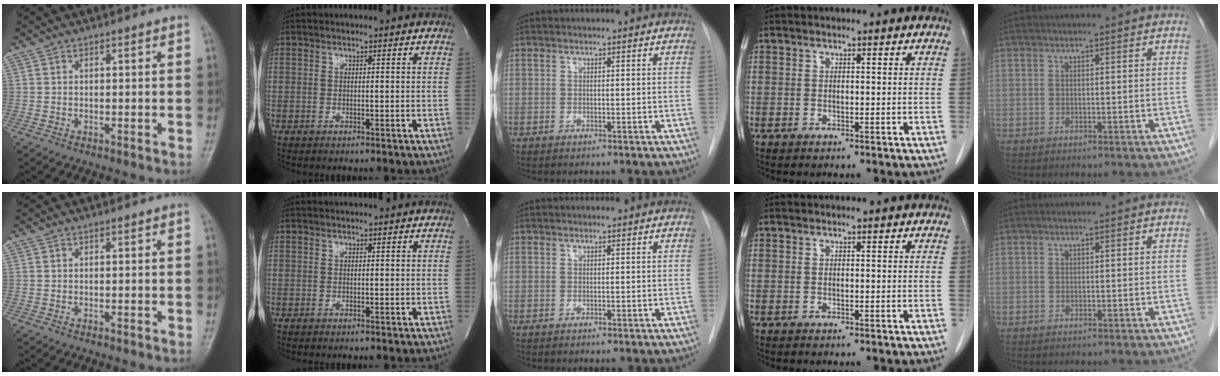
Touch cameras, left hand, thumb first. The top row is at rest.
{}